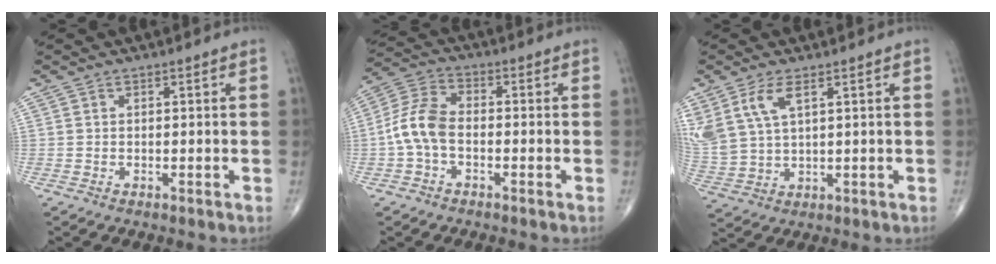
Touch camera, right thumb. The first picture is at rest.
{"total": 8.2, "force": [-1.6, 4.9, 6.3], "torque": [-0.133, 0.027, -0.043]}
{"total": 9.5, "force": [4.4, 4.4, 7.2], "torque": [-0.173, -0.007, 0.102]}